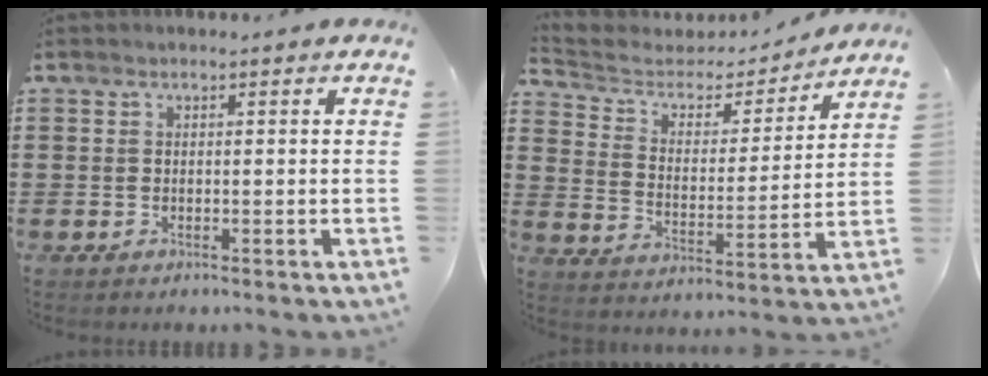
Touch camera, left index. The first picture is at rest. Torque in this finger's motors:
{"motor_torque": [2.14, 0.00, 0.04, 0.00]}